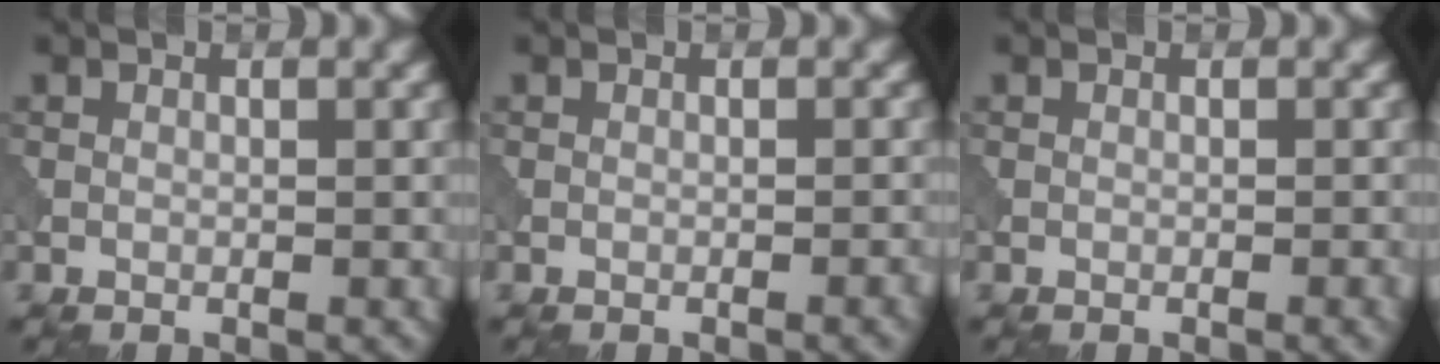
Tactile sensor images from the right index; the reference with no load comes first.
{"total": 1.1, "force": [-0.4, 0.2, 0.9], "torque": [-0.009, 0.003, -0.009]}
{"total": 0.7, "force": [-0.3, 0.1, 0.7], "torque": [-0.009, 0.001, -0.005]}